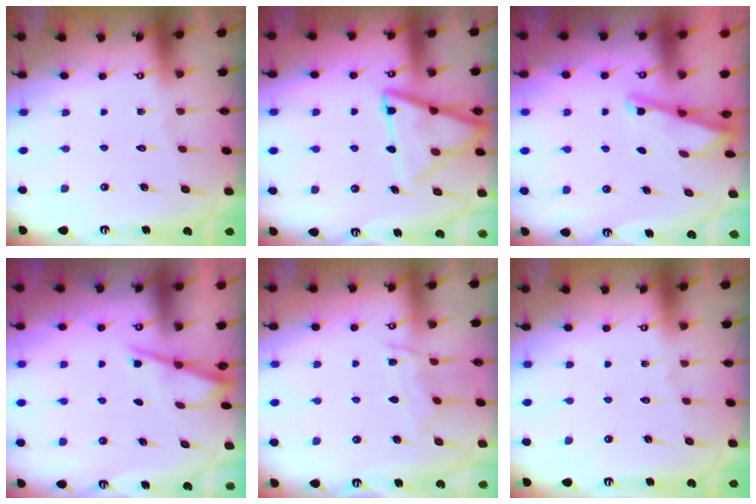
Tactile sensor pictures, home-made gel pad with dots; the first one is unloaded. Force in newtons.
{"total": 14.1, "press": 14.0, "slide": 1.6}
{"total": 3.2, "press": 3.1, "slide": 0.4}
{"total": 2.4, "press": 2.4, "slide": 0.2}
{"total": 7.4, "press": 7.4, "slide": 0.7}
{"total": 0.0}